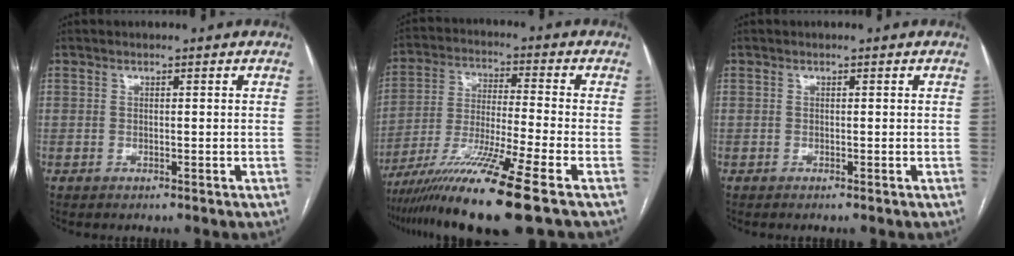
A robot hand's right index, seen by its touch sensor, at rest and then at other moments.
{"total": 15.3, "force": [-10.2, -1.5, 11.3], "torque": [-0.219, -0.038, -0.183]}
{"total": 0.0}